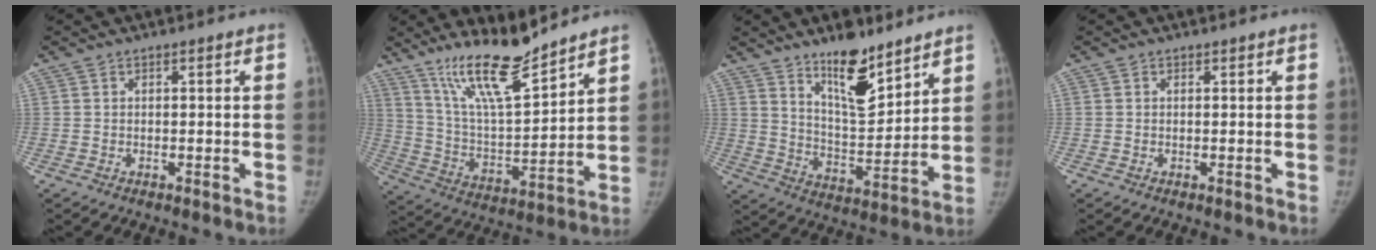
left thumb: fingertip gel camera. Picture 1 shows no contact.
{"total": 15.2, "force": [12.4, 2.4, 8.5], "torque": [-0.132, -0.082, 0.233]}
{"total": 12.9, "force": [9.5, 4.3, 7.7], "torque": [-0.094, -0.083, 0.165]}
{"total": 0.0}